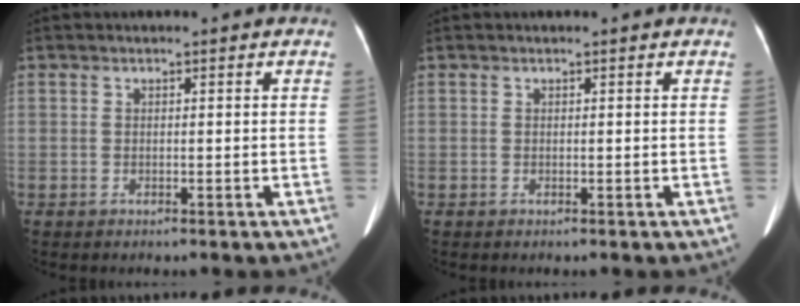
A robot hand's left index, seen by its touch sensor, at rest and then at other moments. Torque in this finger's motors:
{"motor_torque": [0.01, 0.00, 0.00, 0.00]}